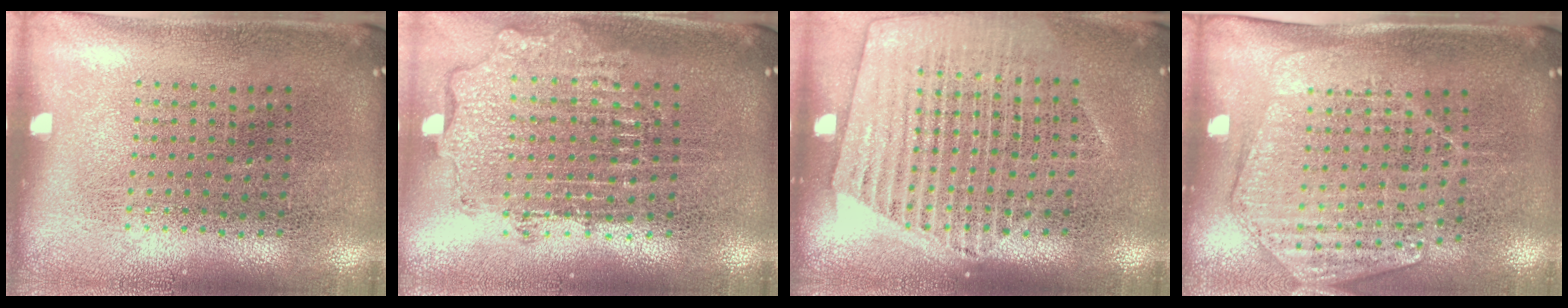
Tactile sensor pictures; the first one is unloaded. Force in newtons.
{"total": 1.9, "press": 1.5, "slide": 1.2}
{"total": 1.5, "press": 1.4, "slide": 0.5}
{"total": 1.6, "press": 1.5, "slide": 0.6}